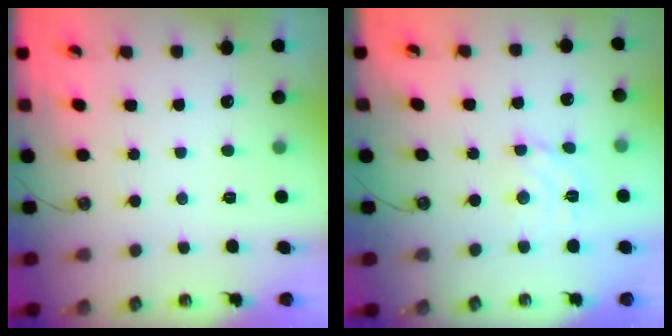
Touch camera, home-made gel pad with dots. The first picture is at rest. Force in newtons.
{"total": 5.6, "press": 5.6, "slide": 0.5}